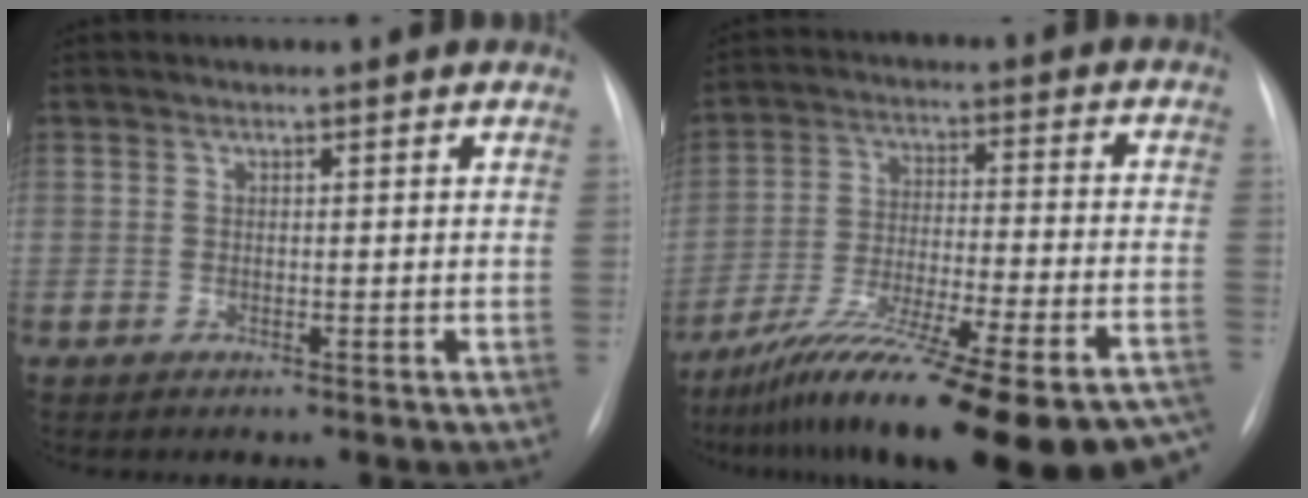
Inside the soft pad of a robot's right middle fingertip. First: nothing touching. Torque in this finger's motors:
{"motor_torque": [1.12, -1.01, 0.45, 0.18]}